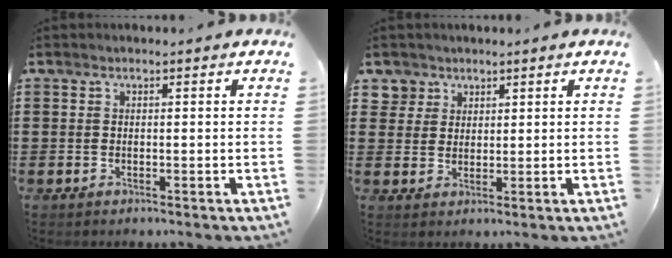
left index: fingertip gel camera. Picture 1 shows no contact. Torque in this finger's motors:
{"motor_torque": [0.00, 0.00, -0.05, -0.04]}